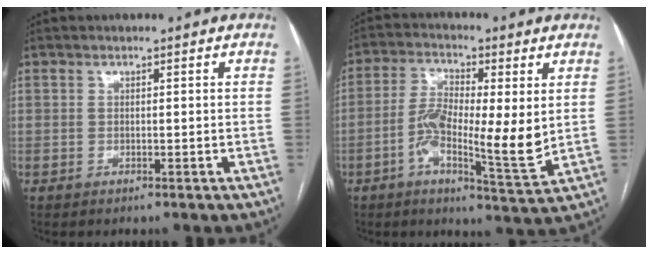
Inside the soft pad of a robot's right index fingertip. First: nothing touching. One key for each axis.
{"total": 11.5, "fx": -0.5, "fy": 2.7, "fz": 11.2, "tx": -0.204, "ty": 0.000, "tz": -0.012}